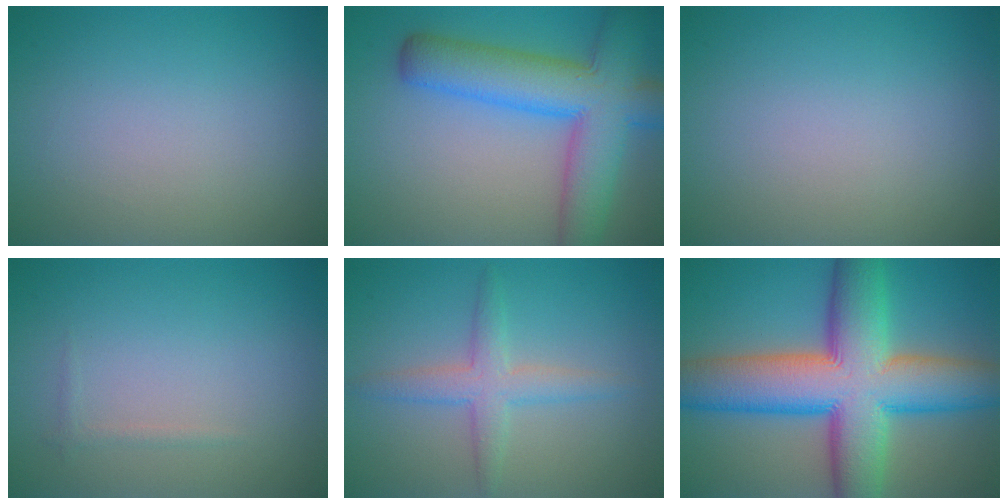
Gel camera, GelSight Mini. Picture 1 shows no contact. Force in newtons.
{"total": 9.7, "press": 9.7, "slide": 0.3}
{"total": 0.0}
{"total": 0.6, "press": 0.6, "slide": 0.0}
{"total": 3.1, "press": 3.1, "slide": 0.0}
{"total": 14.0, "press": 14.0, "slide": 0.5}